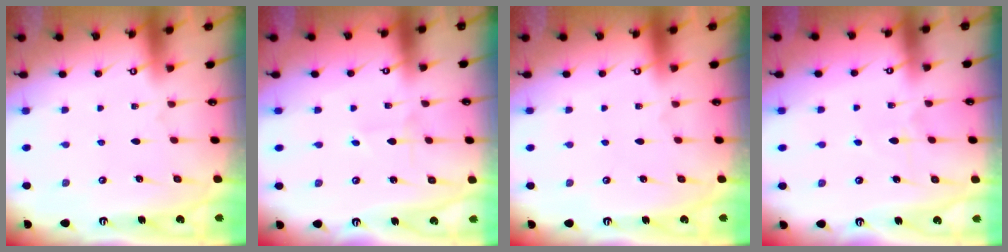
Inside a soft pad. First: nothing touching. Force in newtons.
{"total": 0.8, "press": 0.8, "slide": 0.0}
{"total": 0.0}
{"total": 3.9, "press": 3.9, "slide": 0.5}